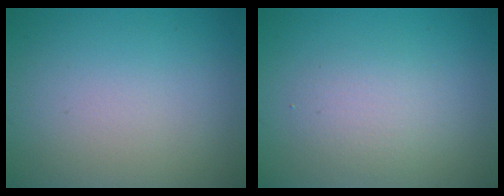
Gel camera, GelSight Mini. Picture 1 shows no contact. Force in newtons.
{"total": 2.4, "press": 2.4, "slide": 0.1}